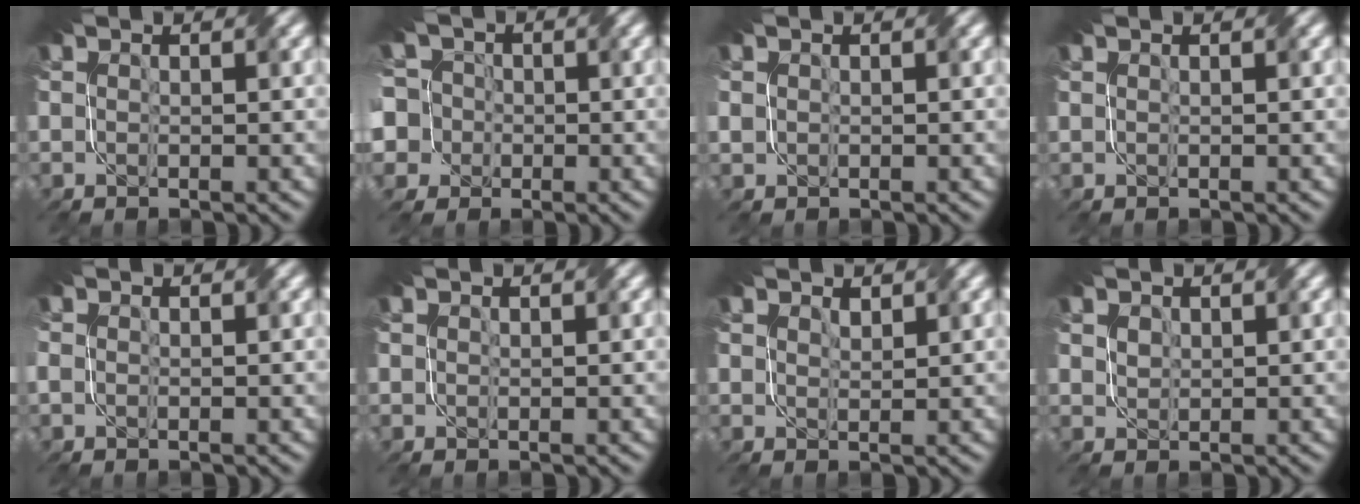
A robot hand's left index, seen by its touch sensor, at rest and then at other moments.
{"total": 9.0, "force": [-0.6, 8.3, 3.5], "torque": [-0.083, 0.029, -0.062]}
{"total": 0.7, "force": [0.0, 0.7, 0.1], "torque": [-0.007, -0.002, -0.002]}
{"total": 0.0}
{"total": 1.2, "force": [-0.3, 0.9, 0.7], "torque": [-0.016, 0.002, -0.006]}
{"total": 0.0}
{"total": 0.6, "force": [0.6, 0.1, 0.1], "torque": [-0.006, -0.003, 0.011]}
{"total": 1.1, "force": [0.7, 0.8, 0.4], "torque": [-0.018, 0.002, 0.015]}